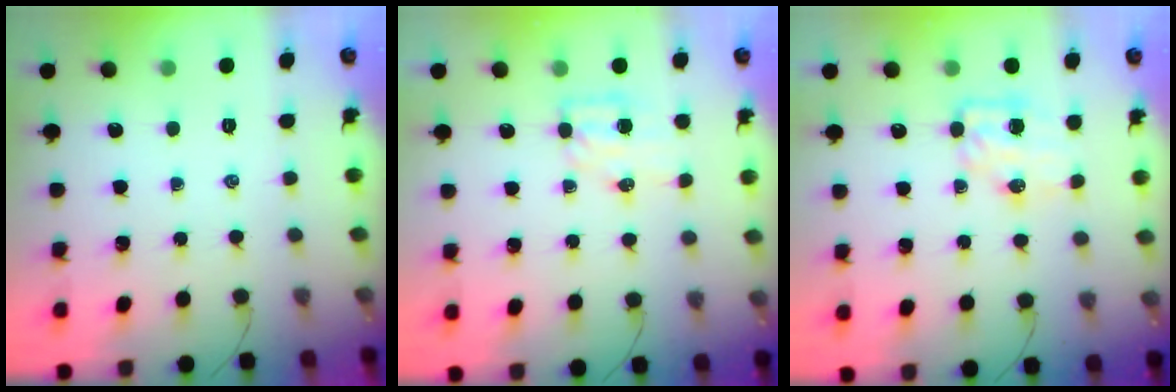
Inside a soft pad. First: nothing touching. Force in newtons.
{"total": 5.4, "press": 5.4, "slide": 0.7}
{"total": 6.5, "press": 6.5, "slide": 0.4}